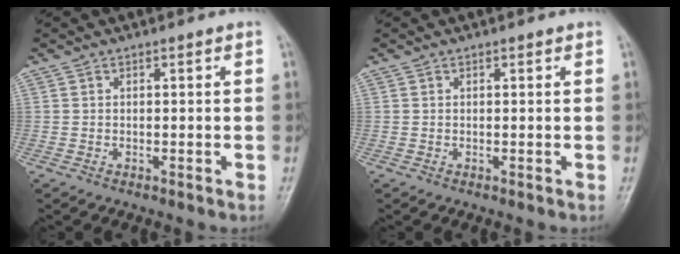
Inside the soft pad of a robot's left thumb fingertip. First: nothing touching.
{"total": 0.0}